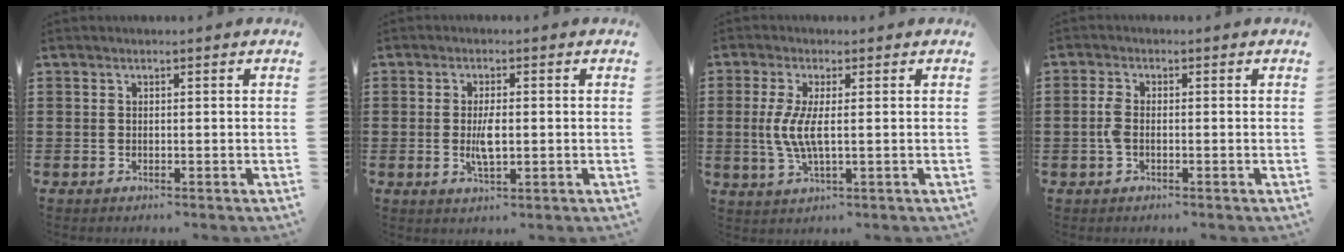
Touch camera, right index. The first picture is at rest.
{"total": 4.1, "force": [-0.4, 1.3, 3.8], "torque": [-0.077, -0.002, -0.009]}
{"total": 5.1, "force": [0.1, 1.2, 5.0], "torque": [-0.114, -0.008, -0.007]}
{"total": 2.3, "force": [-0.5, 1.0, 2.0], "torque": [-0.053, -0.005, -0.014]}